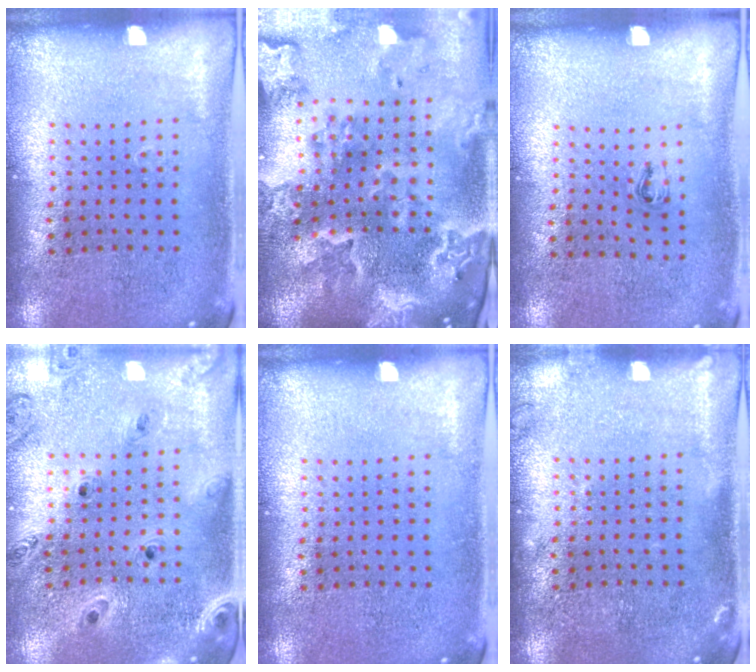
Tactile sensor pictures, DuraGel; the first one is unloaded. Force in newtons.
{"total": 4.5, "press": 3.7, "slide": 2.7}
{"total": 0.6, "press": 0.2, "slide": 0.5}
{"total": 1.2, "press": 1.2, "slide": 0.2}
{"total": 0.0}
{"total": 1.0, "press": 1.0, "slide": 0.3}